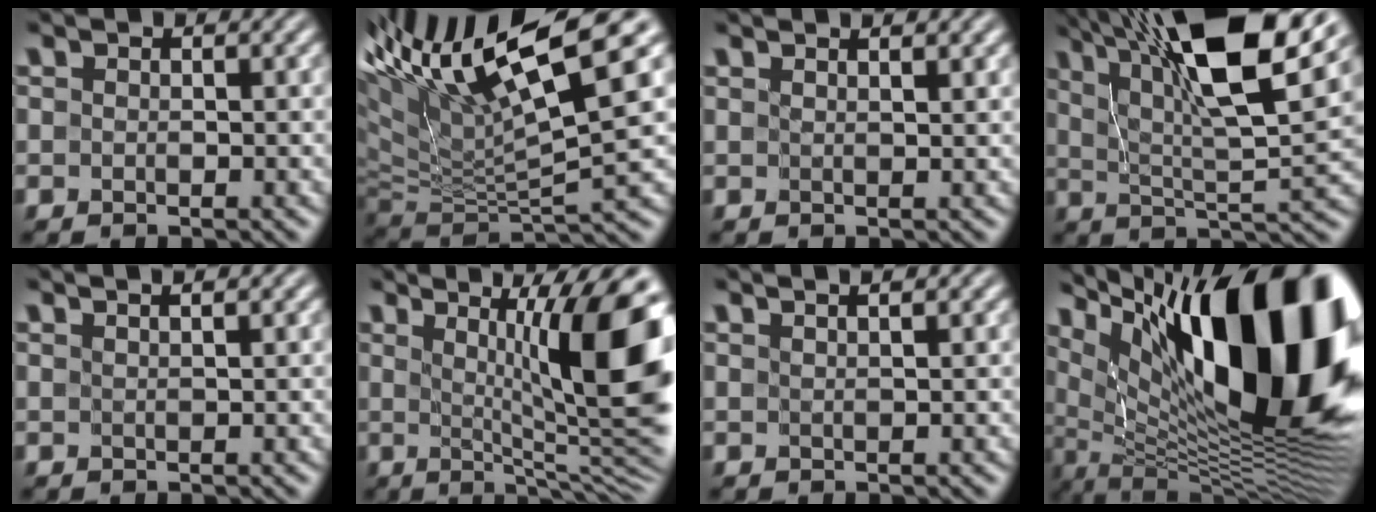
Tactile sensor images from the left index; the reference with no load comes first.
{"total": 13.6, "force": [6.3, 3.1, 11.7], "torque": [-0.215, 0.028, 0.115]}
{"total": 0.9, "force": [0.7, -0.2, 0.5], "torque": [-0.012, 0.003, 0.014]}
{"total": 13.8, "force": [7.5, 2.9, 11.1], "torque": [-0.191, 0.021, 0.129]}
{"total": 1.2, "force": [1.0, 0.0, 0.7], "torque": [-0.014, -0.002, 0.010]}
{"total": 13.2, "force": [2.5, 2.6, 12.7], "torque": [-0.148, -0.005, 0.046]}
{"total": 1.8, "force": [1.4, 0.4, 1.1], "torque": [-0.010, 0.002, 0.002]}
{"total": 20.0, "force": [7.9, 7.6, 16.7], "torque": [-0.227, 0.043, 0.130]}